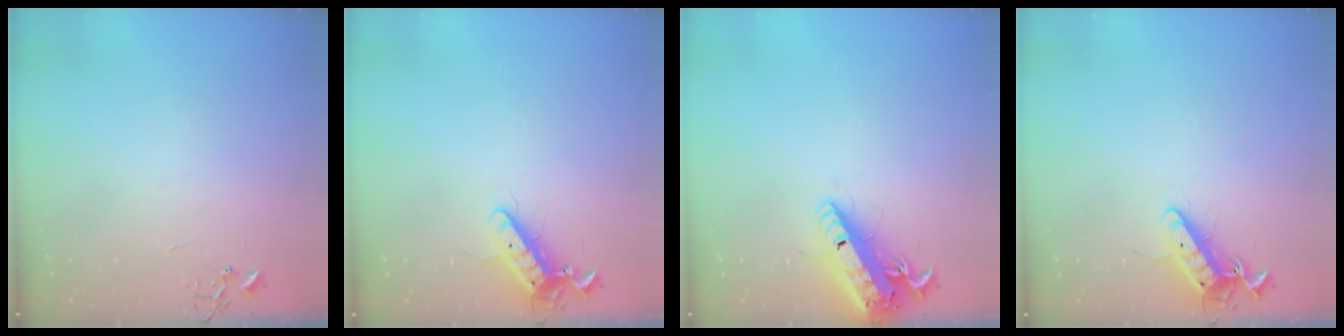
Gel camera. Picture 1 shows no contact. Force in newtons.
{"total": 11.6, "press": 11.5, "slide": 1.5}
{"total": 17.3, "press": 17.0, "slide": 3.4}
{"total": 12.4, "press": 12.4, "slide": 0.9}